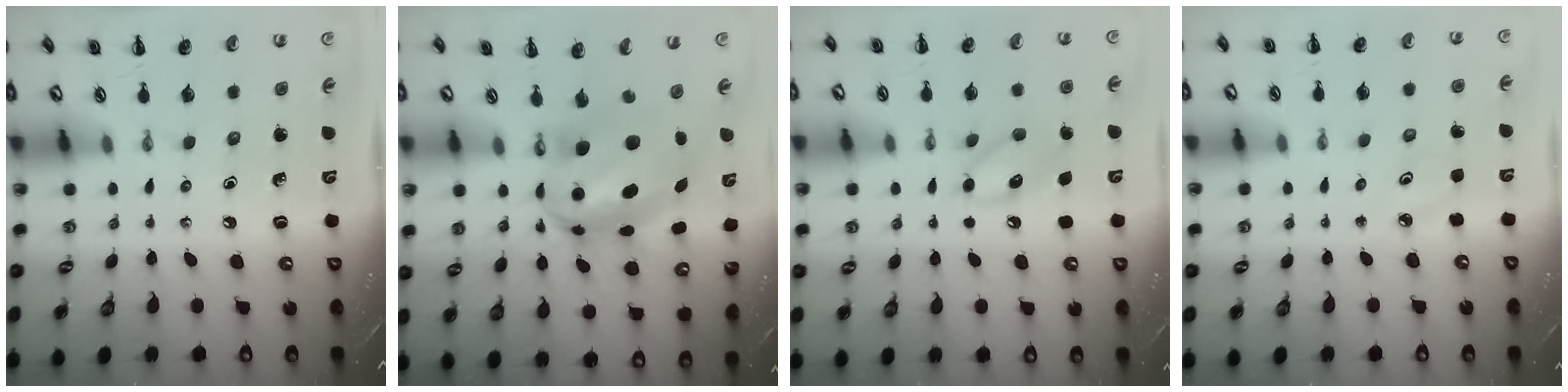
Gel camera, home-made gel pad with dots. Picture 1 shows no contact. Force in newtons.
{"total": 8.8, "press": 8.6, "slide": 1.9}
{"total": 9.8, "press": 9.8, "slide": 1.0}
{"total": 2.7, "press": 2.5, "slide": 0.8}